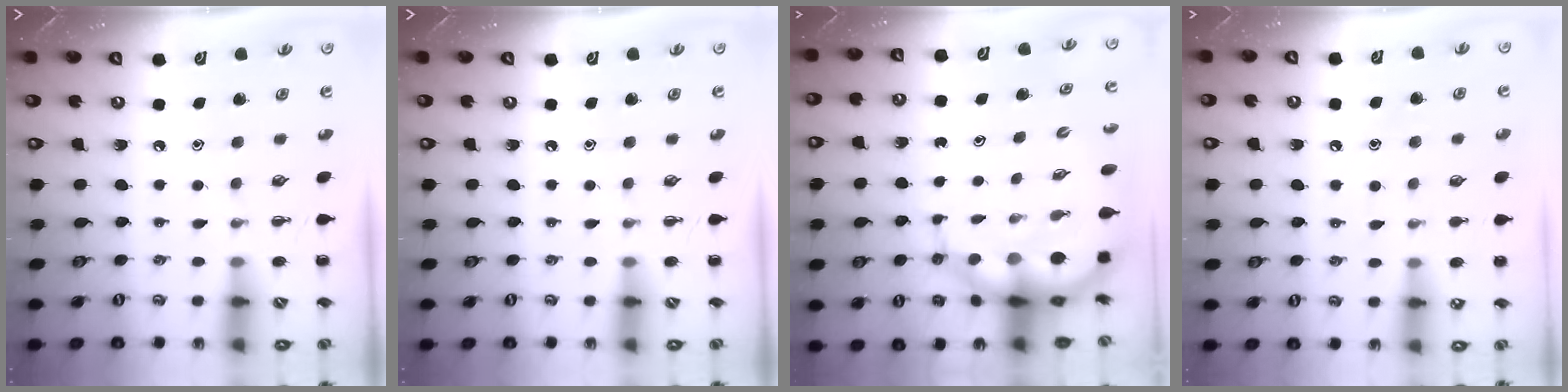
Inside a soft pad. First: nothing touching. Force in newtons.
{"total": 0.0}
{"total": 9.3, "press": 8.9, "slide": 2.8}
{"total": 7.1, "press": 6.9, "slide": 1.6}